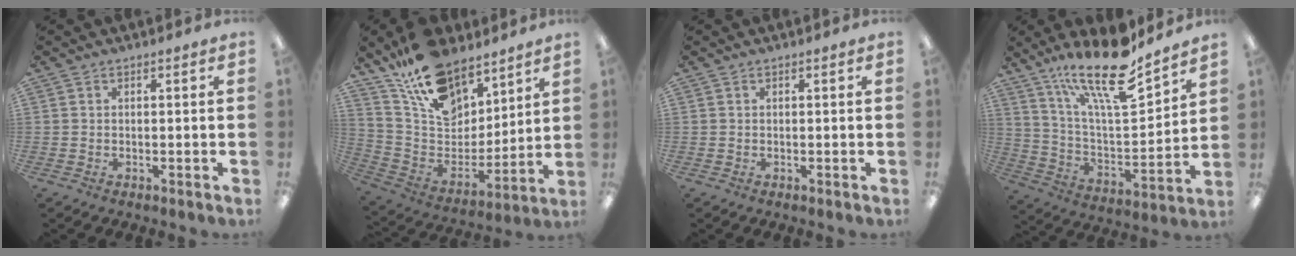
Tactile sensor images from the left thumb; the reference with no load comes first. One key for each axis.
{"total": 18.0, "fx": 13.6, "fy": 9.3, "fz": 7.3, "tx": -0.149, "ty": -0.085, "tz": 0.253}
{"total": 0.0}
{"total": 21.3, "fx": 15.8, "fy": 5.9, "fz": 13.0, "tx": -0.228, "ty": -0.104, "tz": 0.268}